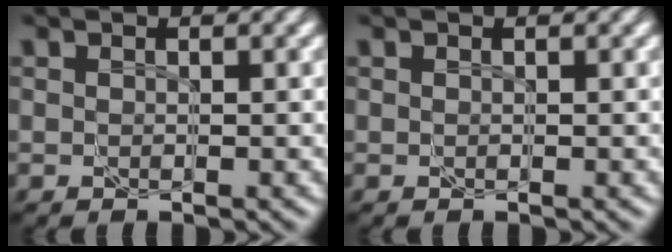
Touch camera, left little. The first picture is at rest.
{"total": 0.0}